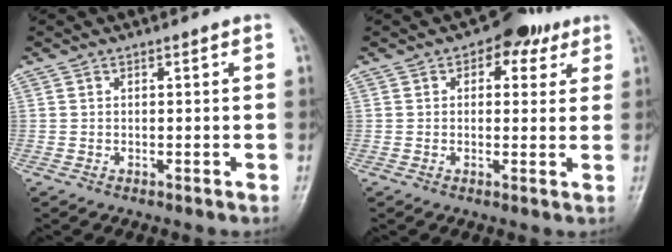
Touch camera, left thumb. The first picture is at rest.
{"total": 6.4, "force": [3.0, 4.2, 3.7], "torque": [-0.006, -0.002, 0.032]}